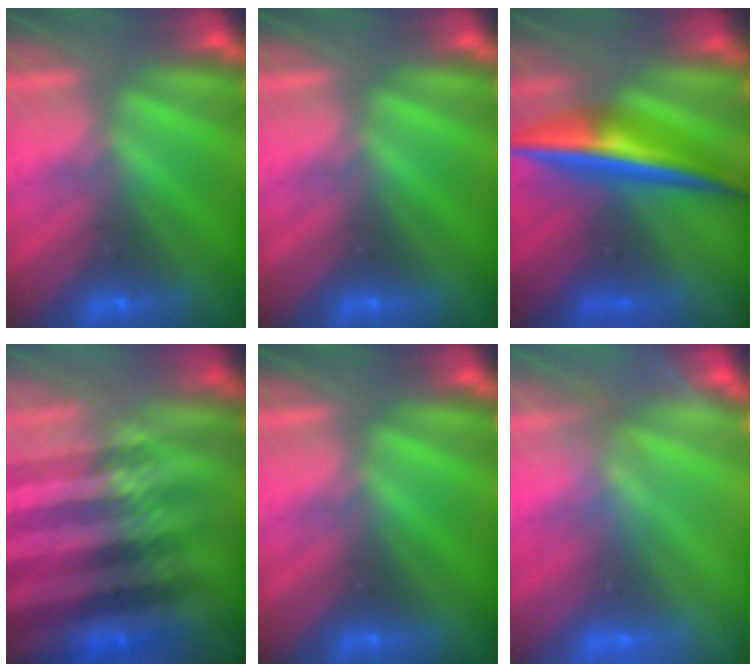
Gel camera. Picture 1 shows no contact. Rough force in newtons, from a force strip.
{"total": 0.0}
{"total": 7.1}
{"total": 4.9}
{"total": 0.0}
{"total": 3.0}